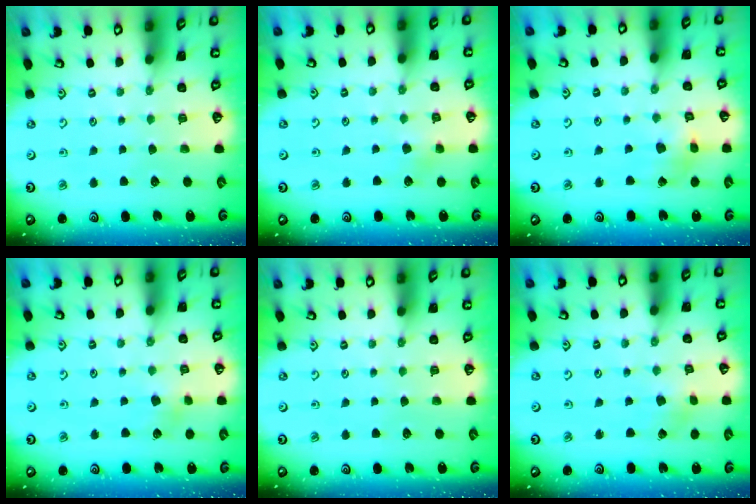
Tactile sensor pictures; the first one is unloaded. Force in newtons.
{"total": 4.4, "press": 4.4, "slide": 0.5}
{"total": 4.1, "press": 4.0, "slide": 0.6}
{"total": 4.8, "press": 4.8, "slide": 0.4}
{"total": 0.0}
{"total": 2.3, "press": 2.3, "slide": 0.4}